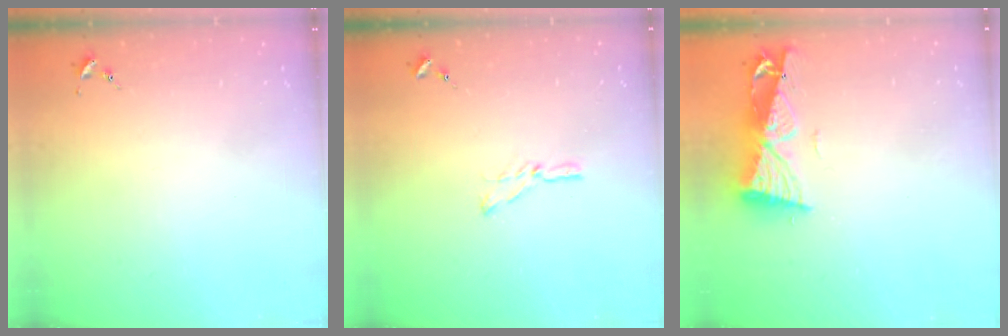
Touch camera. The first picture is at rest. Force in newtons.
{"total": 4.8, "press": 4.8, "slide": 0.6}
{"total": 9.3, "press": 9.2, "slide": 1.3}